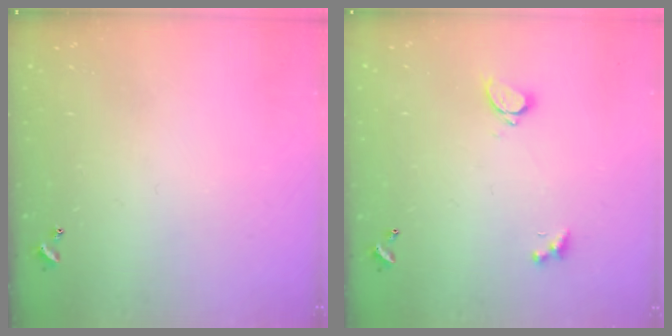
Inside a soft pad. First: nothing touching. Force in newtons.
{"total": 2.1, "press": 1.8, "slide": 1.0}